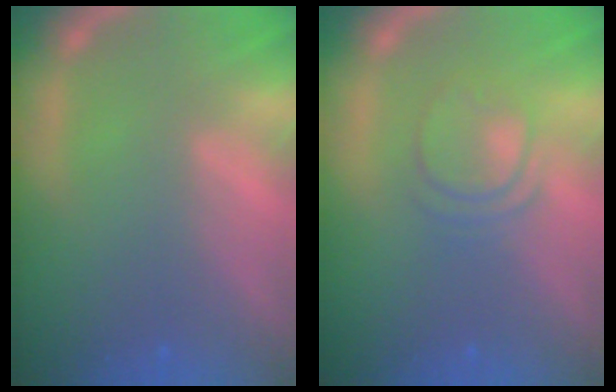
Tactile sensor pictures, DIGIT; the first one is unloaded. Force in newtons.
{"total": 3.5}